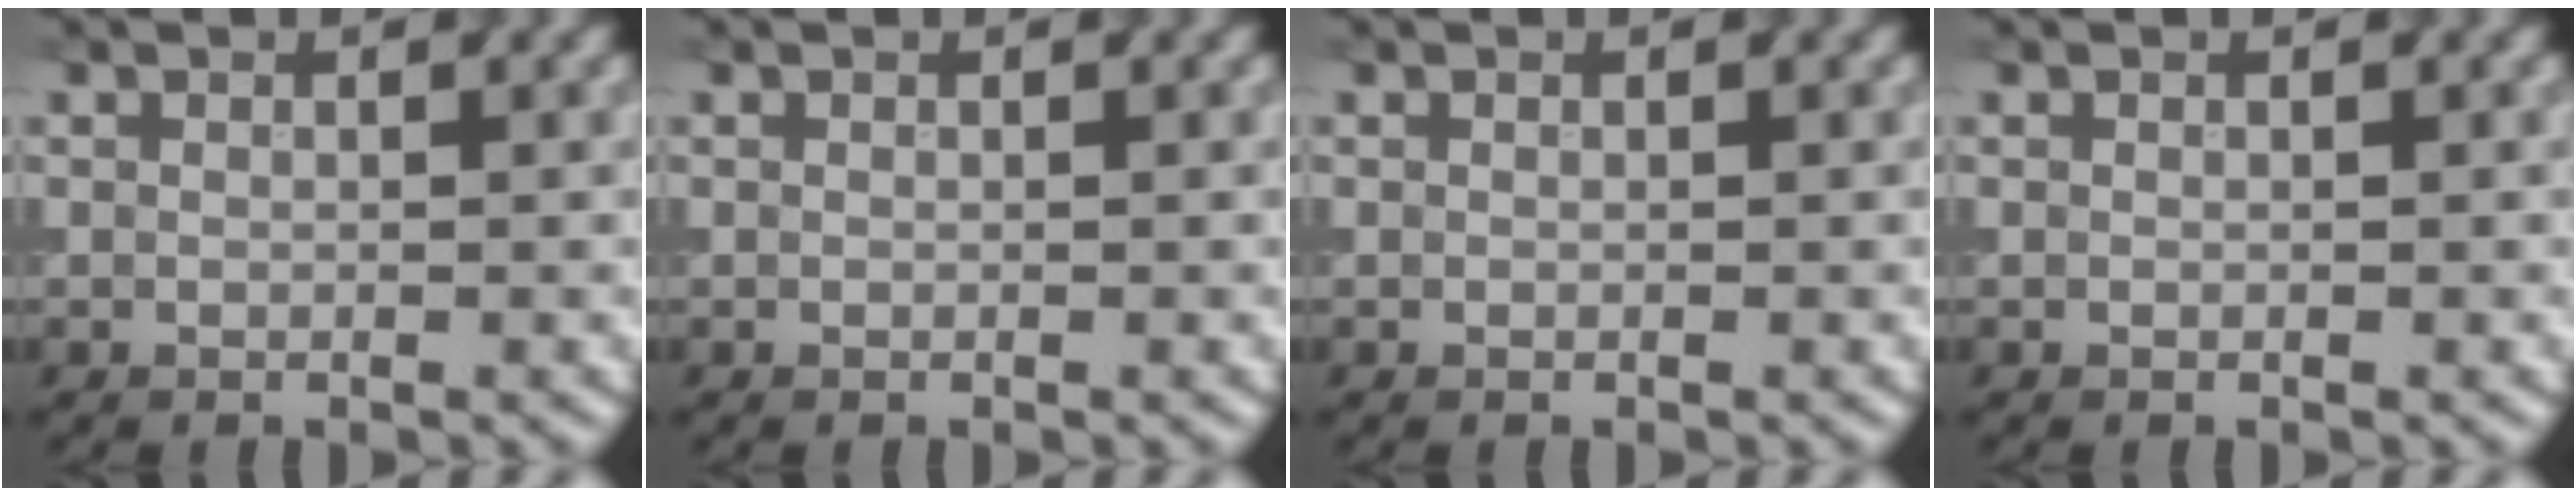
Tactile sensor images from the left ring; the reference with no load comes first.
{"total": 0.0}
{"total": 0.0}
{"total": 0.0}